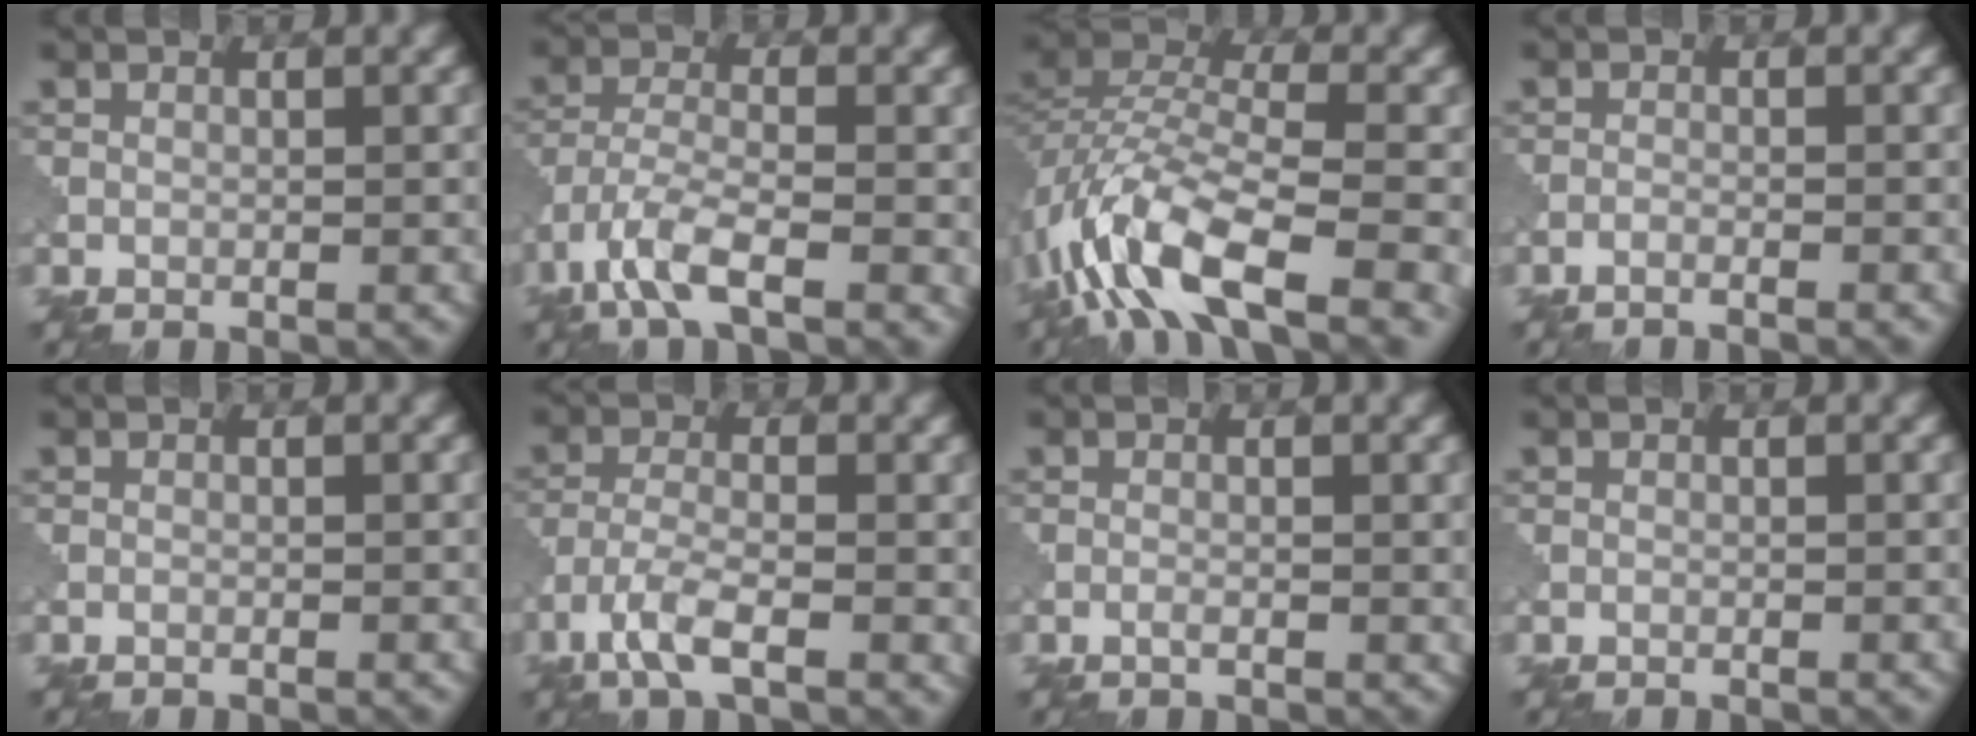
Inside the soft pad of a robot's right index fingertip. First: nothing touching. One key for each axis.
{"total": 6.1, "fx": -3.4, "fy": 1.8, "fz": 4.7, "tx": -0.104, "ty": -0.004, "tz": -0.078}
{"total": 12.1, "fx": -5.8, "fy": 5.2, "fz": 9.3, "tx": -0.182, "ty": -0.002, "tz": -0.118}
{"total": 1.4, "fx": -1.2, "fy": 0.2, "fz": 0.7, "tx": -0.007, "ty": 0.000, "tz": -0.032}
{"total": 0.0}
{"total": 4.7, "fx": -2.5, "fy": 1.3, "fz": 3.8, "tx": -0.086, "ty": -0.004, "tz": -0.054}
{"total": 0.9, "fx": -0.3, "fy": 0.3, "fz": 0.8, "tx": -0.018, "ty": 0.000, "tz": -0.008}
{"total": 0.0}